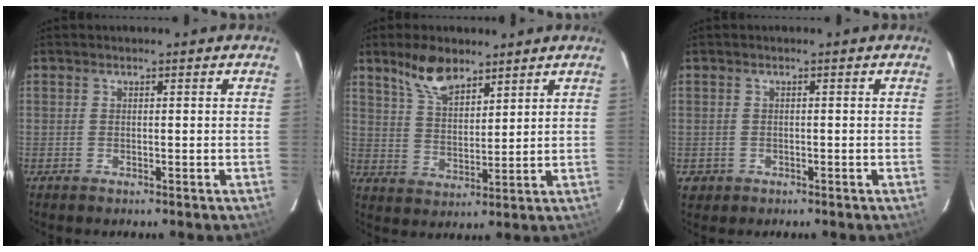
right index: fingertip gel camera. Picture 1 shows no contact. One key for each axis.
{"total": 8.3, "fx": 6.2, "fy": 3.5, "fz": 4.4, "tx": -0.079, "ty": 0.010, "tz": 0.120}
{"total": 2.3, "fx": -0.5, "fy": 2.2, "fz": 0.4, "tx": -0.011, "ty": 0.001, "tz": -0.003}